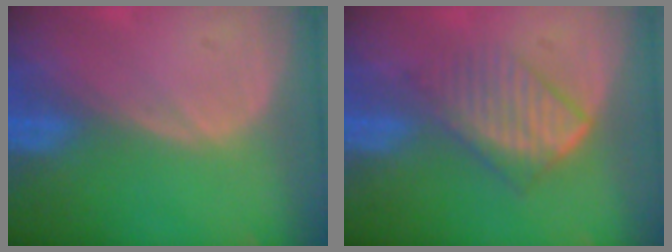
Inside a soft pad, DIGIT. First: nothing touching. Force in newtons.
{"total": 6.9, "press": 6.0, "slide": 3.5}